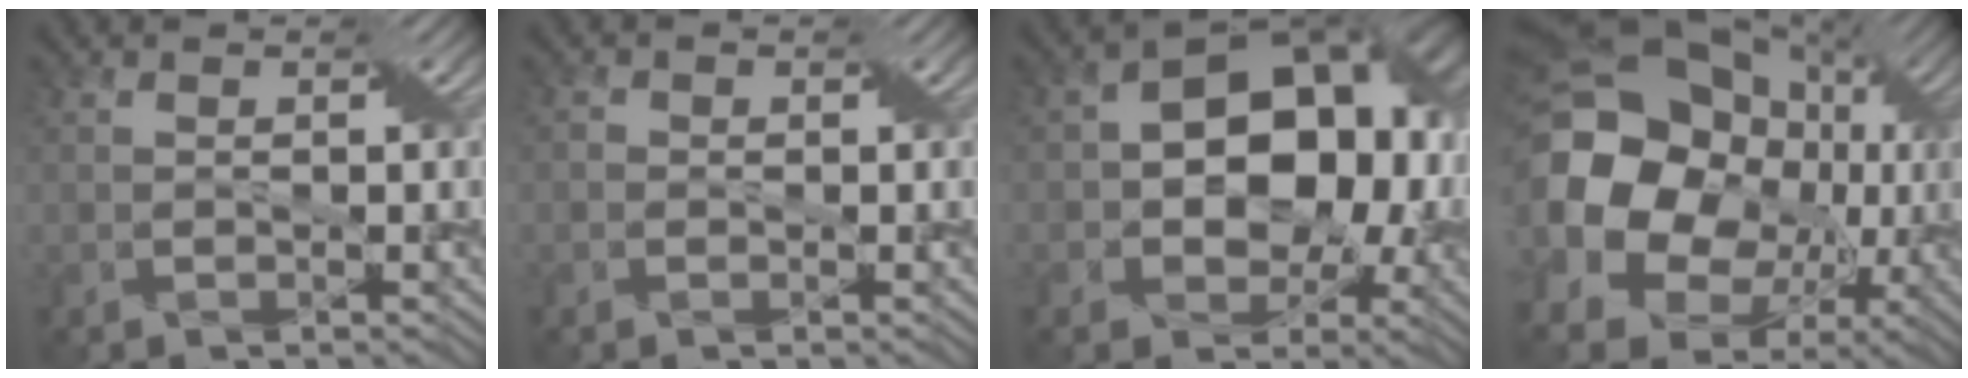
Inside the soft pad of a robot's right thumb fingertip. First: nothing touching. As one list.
[{"total": 0.9, "force": [-0.2, 0.8, 0.1], "torque": [-0.001, -0.003, -0.006]}, {"total": 16.6, "force": [0.8, 11.7, 11.8], "torque": [-0.139, 0.001, 0.014]}, {"total": 20.3, "force": [0.0, 15.6, 13.0], "torque": [-0.275, -0.003, 0.013]}]